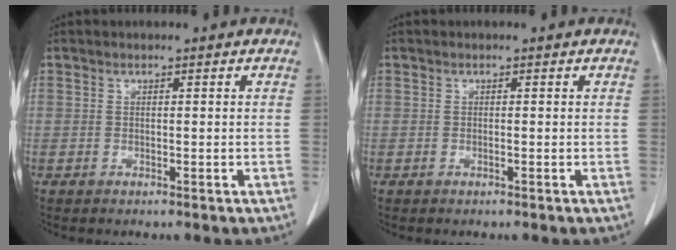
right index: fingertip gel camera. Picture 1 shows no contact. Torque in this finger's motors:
{"motor_torque": [-0.12, 0.07, -0.01, 0.00]}